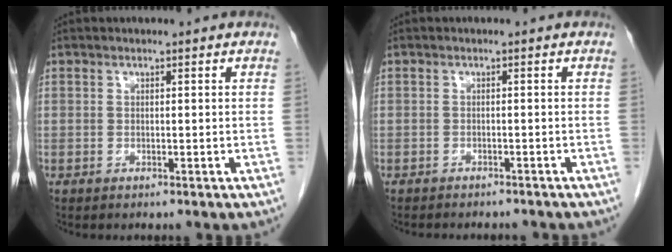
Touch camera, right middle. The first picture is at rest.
{"total": 5.4, "force": [-4.9, 1.5, 1.7], "torque": [-0.022, -0.004, -0.058]}